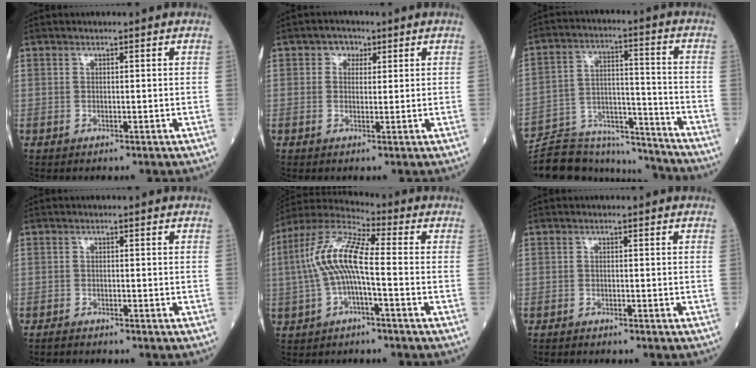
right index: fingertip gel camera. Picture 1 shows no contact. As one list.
[{"total": 2.0, "force": [0.8, 1.7, 0.8], "torque": [-0.009, 0.006, 0.006]}, {"total": 15.0, "force": [-14.6, 3.5, 1.1], "torque": [-0.018, 0.052, -0.231]}, {"total": 1.6, "force": [-1.6, 0.1, 0.3], "torque": [-0.009, -0.004, -0.027]}, {"total": 10.3, "force": [-0.9, 1.9, 10.0], "torque": [-0.214, 0.030, -0.026]}, {"total": 1.5, "force": [-1.4, 0.1, 0.3], "torque": [-0.008, -0.003, -0.023]}]